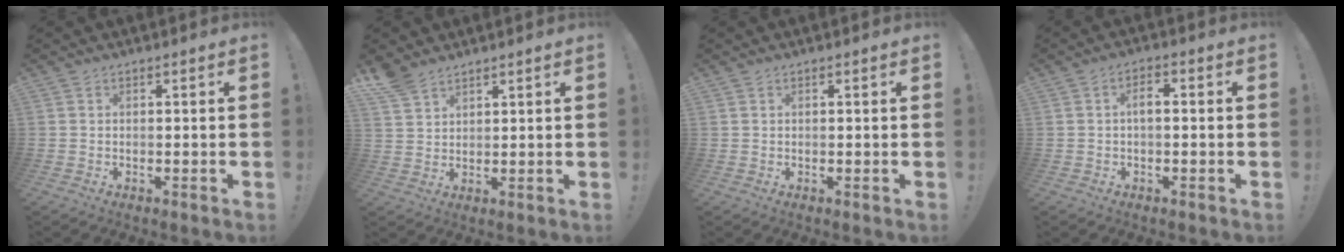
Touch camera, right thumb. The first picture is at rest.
{"total": 5.9, "force": [5.0, 2.3, 2.3], "torque": [-0.044, -0.025, 0.096]}
{"total": 0.6, "force": [0.3, 0.5, -0.1], "torque": [0.010, -0.001, 0.005]}
{"total": 3.2, "force": [-0.5, 1.1, 3.0], "torque": [-0.060, 0.013, -0.010]}